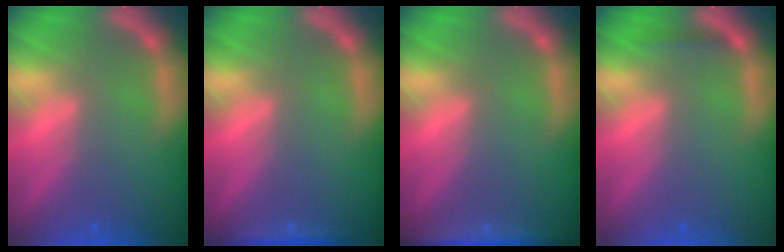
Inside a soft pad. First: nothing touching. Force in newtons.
{"total": 1.4}
{"total": 4.0}
{"total": 0.9}